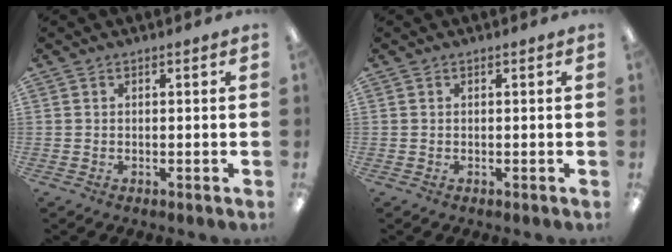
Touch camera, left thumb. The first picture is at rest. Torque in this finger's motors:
{"motor_torque": [-0.02, -0.02, 0.06, 0.02, 0.00]}